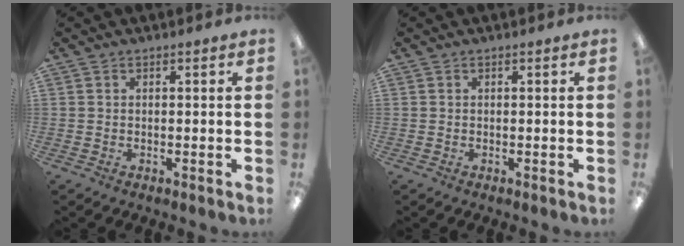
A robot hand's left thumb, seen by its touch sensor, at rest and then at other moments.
{"total": 0.0}